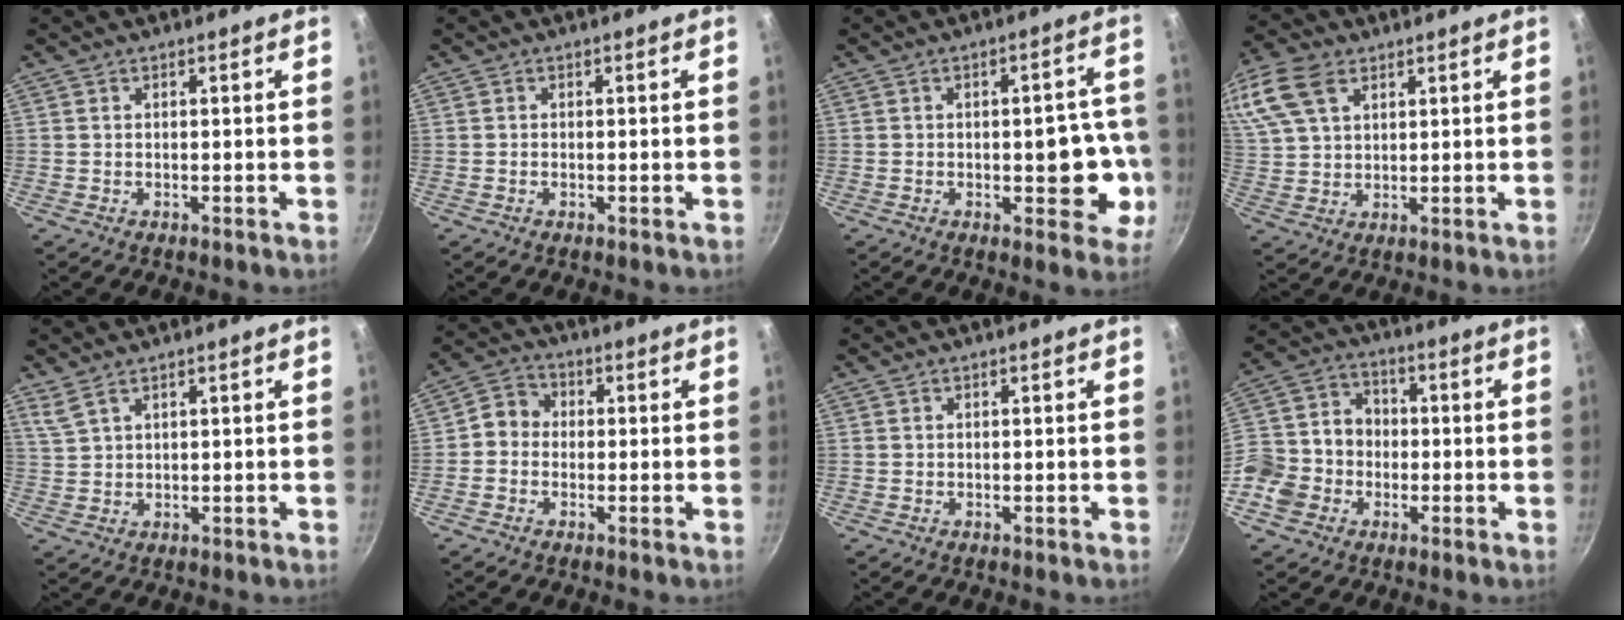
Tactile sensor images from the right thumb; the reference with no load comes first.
{"total": 0.5, "force": [-0.2, 0.3, 0.4], "torque": [-0.006, 0.003, -0.005]}
{"total": 11.0, "force": [-2.1, 5.4, 9.4], "torque": [-0.067, 0.012, -0.028]}
{"total": 15.6, "force": [7.7, 10.0, 9.3], "torque": [-0.216, 0.024, 0.153]}
{"total": 2.9, "force": [2.2, 1.0, 1.7], "torque": [-0.038, -0.007, 0.053]}
{"total": 4.6, "force": [-0.6, 4.1, 2.1], "torque": [-0.016, 0.016, -0.031]}
{"total": 0.0}
{"total": 13.0, "force": [-3.6, 11.0, 6.1], "torque": [-0.094, 0.041, -0.079]}